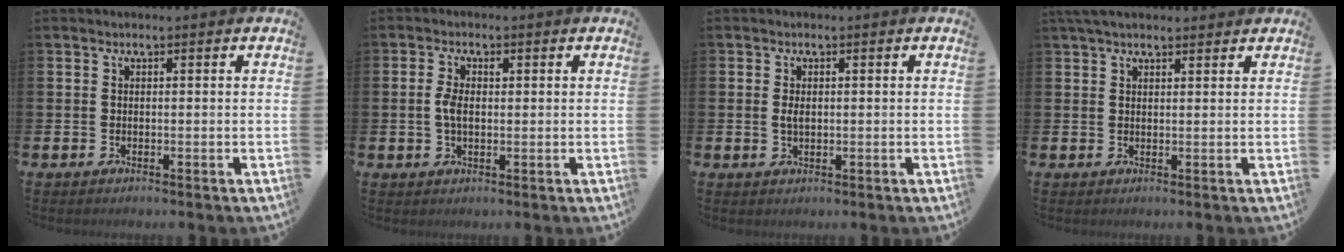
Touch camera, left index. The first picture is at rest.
{"total": 3.0, "force": [0.5, 1.6, 2.5], "torque": [-0.041, 0.004, 0.004]}
{"total": 1.6, "force": [0.2, 1.0, 1.2], "torque": [-0.022, 0.005, 0.001]}
{"total": 3.2, "force": [2.7, 1.0, 1.4], "torque": [-0.030, 0.000, 0.049]}